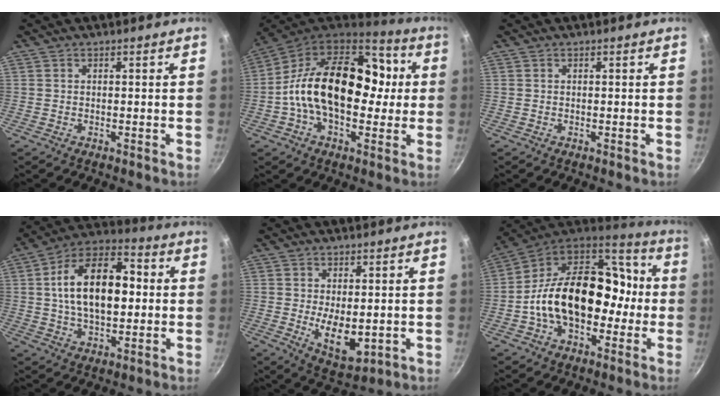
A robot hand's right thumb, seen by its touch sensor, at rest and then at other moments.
{"total": 24.8, "force": [0.6, 15.1, 19.7], "torque": [-0.314, 0.041, 0.004]}
{"total": 0.0}
{"total": 18.5, "force": [1.9, 10.4, 15.2], "torque": [-0.239, 0.022, 0.025]}
{"total": 8.3, "force": [-0.8, 4.2, 7.1], "torque": [-0.097, -0.020, 0.002]}
{"total": 24.4, "force": [-2.3, 15.4, 18.8], "torque": [-0.292, 0.048, -0.034]}